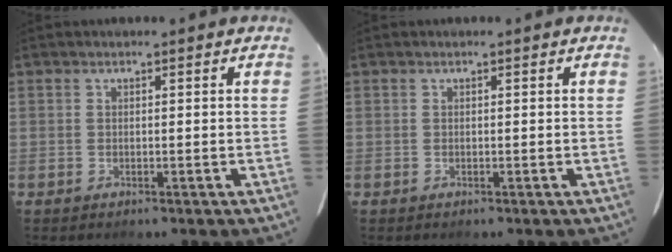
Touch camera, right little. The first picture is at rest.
{"total": 0.0}